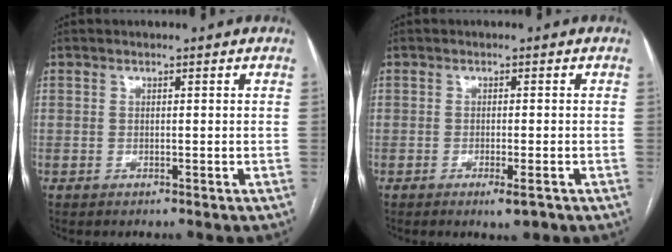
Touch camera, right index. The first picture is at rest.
{"total": 2.3, "force": [-1.3, 0.3, 1.9], "torque": [-0.025, -0.004, -0.018]}